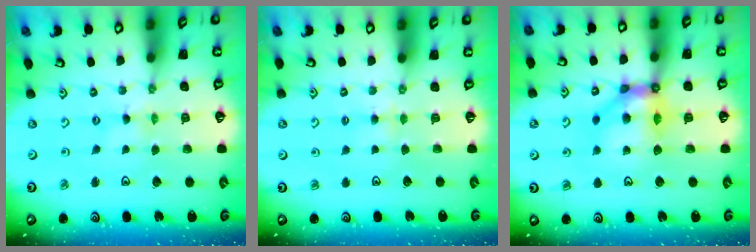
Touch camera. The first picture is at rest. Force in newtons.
{"total": 3.4, "press": 3.4, "slide": 0.5}
{"total": 10.3, "press": 10.2, "slide": 1.2}